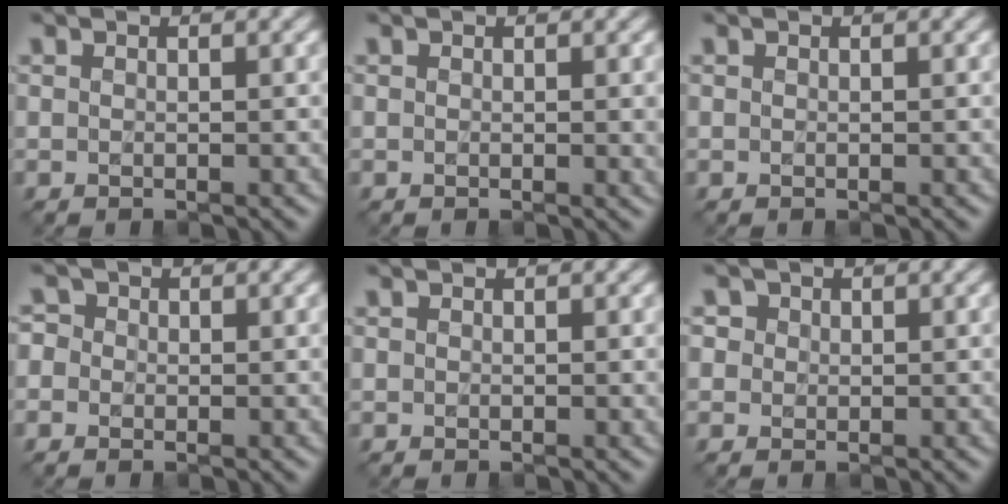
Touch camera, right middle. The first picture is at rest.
{"total": 0.9, "force": [0.1, 0.1, 0.8], "torque": [-0.008, -0.001, 0.001]}
{"total": 0.0}
{"total": 1.9, "force": [0.3, 1.7, 0.7], "torque": [0.001, 0.009, -0.015]}
{"total": 0.0}
{"total": 1.9, "force": [0.9, 1.5, 0.6], "torque": [-0.011, 0.006, 0.007]}